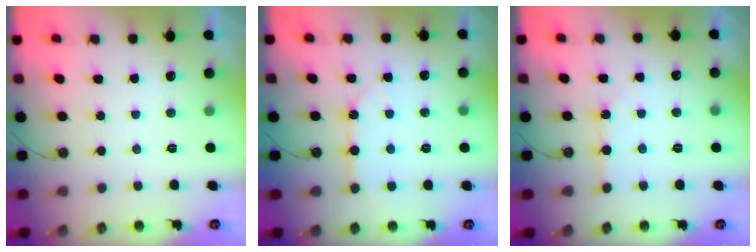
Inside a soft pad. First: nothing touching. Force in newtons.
{"total": 8.1, "press": 8.0, "slide": 0.9}
{"total": 2.5, "press": 2.5, "slide": 0.4}